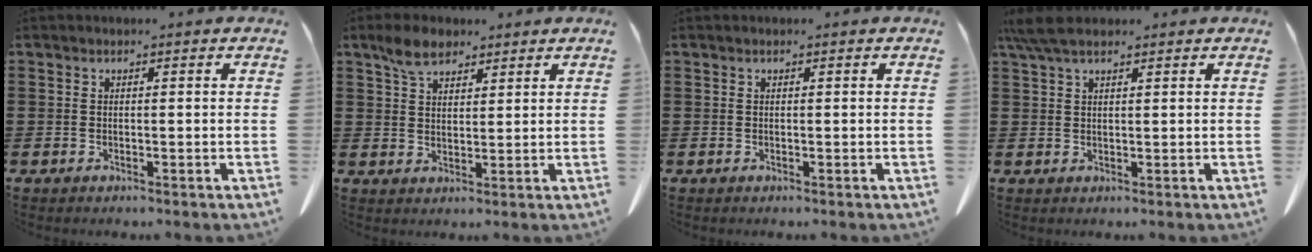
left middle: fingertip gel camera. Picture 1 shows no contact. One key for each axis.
{"total": 5.0, "fx": 3.6, "fy": 2.6, "fz": 2.4, "tx": -0.059, "ty": 0.008, "tz": 0.067}
{"total": 0.0}
{"total": 4.4, "fx": 3.1, "fy": 1.2, "fz": 2.9, "tx": -0.072, "ty": 0.001, "tz": 0.056}